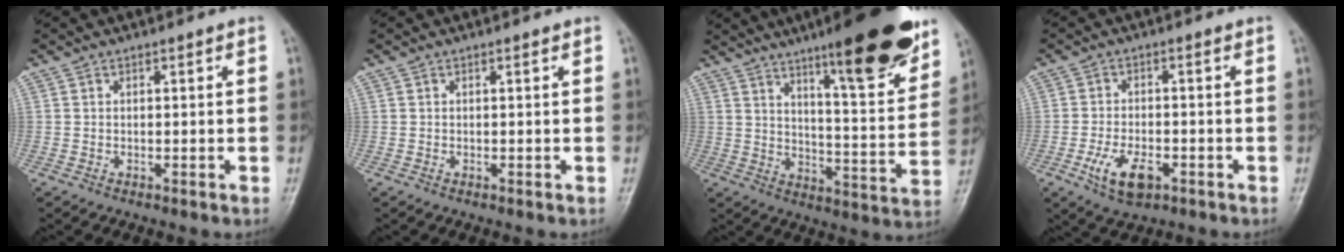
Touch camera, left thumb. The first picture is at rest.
{"total": 0.0}
{"total": 19.7, "force": [12.7, 3.5, 14.6], "torque": [-0.173, -0.068, 0.190]}
{"total": 6.9, "force": [-2.9, 3.5, 5.1], "torque": [-0.097, 0.007, -0.047]}